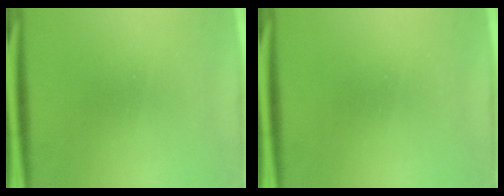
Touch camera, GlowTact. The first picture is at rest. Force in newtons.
{"total": 0.0}